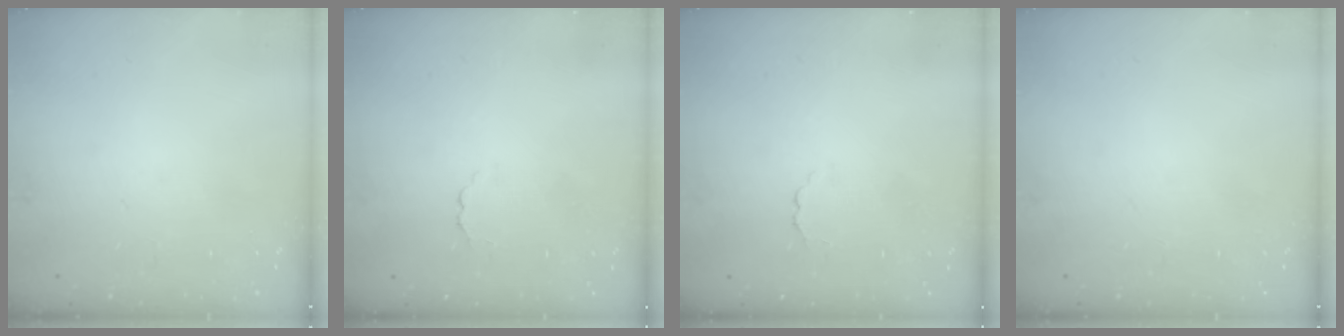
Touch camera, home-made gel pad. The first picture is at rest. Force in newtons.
{"total": 1.7, "press": 1.7, "slide": 0.5}
{"total": 1.7, "press": 1.7, "slide": 0.5}
{"total": 0.0}